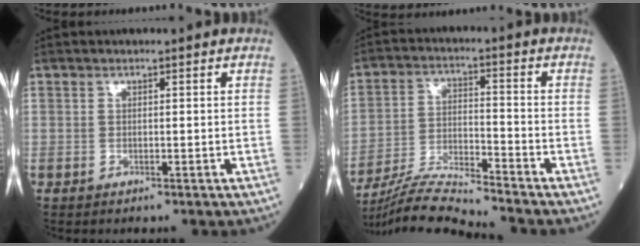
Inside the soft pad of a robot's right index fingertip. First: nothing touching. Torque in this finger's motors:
{"motor_torque": [-0.36, -0.40, 0.13, 0.05]}